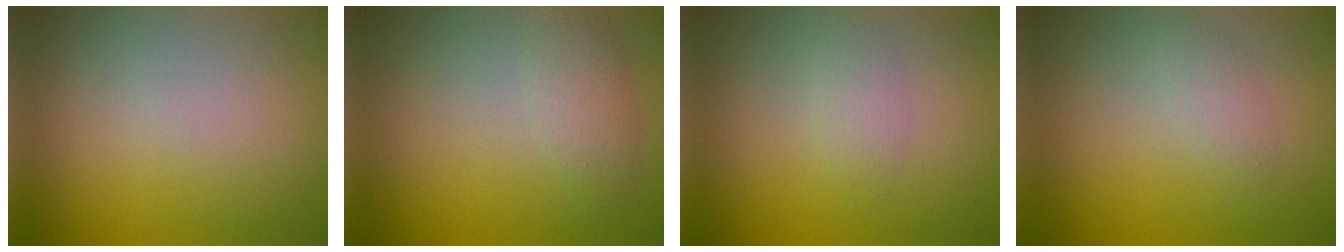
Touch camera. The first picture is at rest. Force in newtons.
{"total": 2.1, "press": 2.1, "slide": 0.2}
{"total": 1.5, "press": 1.5, "slide": 0.0}
{"total": 1.3, "press": 1.3, "slide": 0.0}